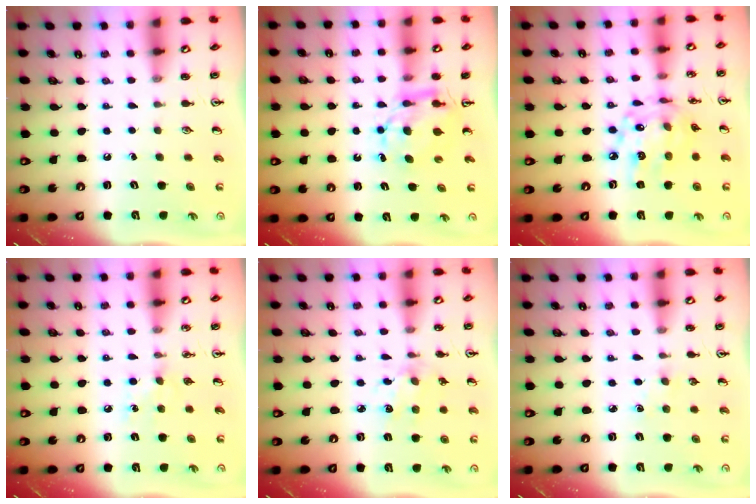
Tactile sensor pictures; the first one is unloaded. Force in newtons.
{"total": 6.4, "press": 6.4, "slide": 0.5}
{"total": 15.5, "press": 15.4, "slide": 0.9}
{"total": 5.8, "press": 5.8, "slide": 0.6}
{"total": 5.1, "press": 5.1, "slide": 0.3}
{"total": 1.9, "press": 1.8, "slide": 0.3}